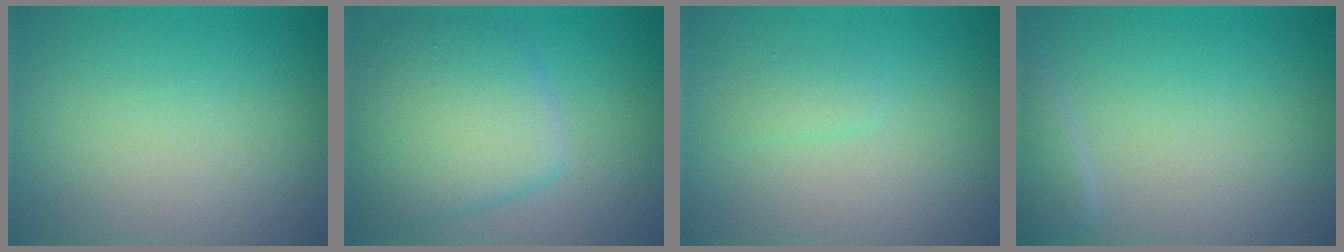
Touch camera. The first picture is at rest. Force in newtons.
{"total": 6.8, "press": 6.8, "slide": 0.1}
{"total": 0.9, "press": 0.9, "slide": 0.0}
{"total": 1.6, "press": 1.6, "slide": 0.1}